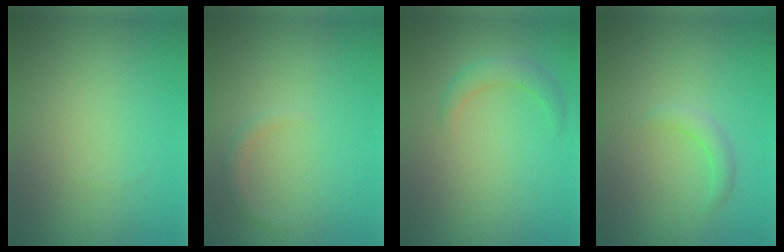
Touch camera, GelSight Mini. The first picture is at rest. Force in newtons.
{"total": 0.9, "press": 0.9, "slide": 0.0}
{"total": 2.0, "press": 2.0, "slide": 0.1}
{"total": 1.5, "press": 1.5, "slide": 0.2}